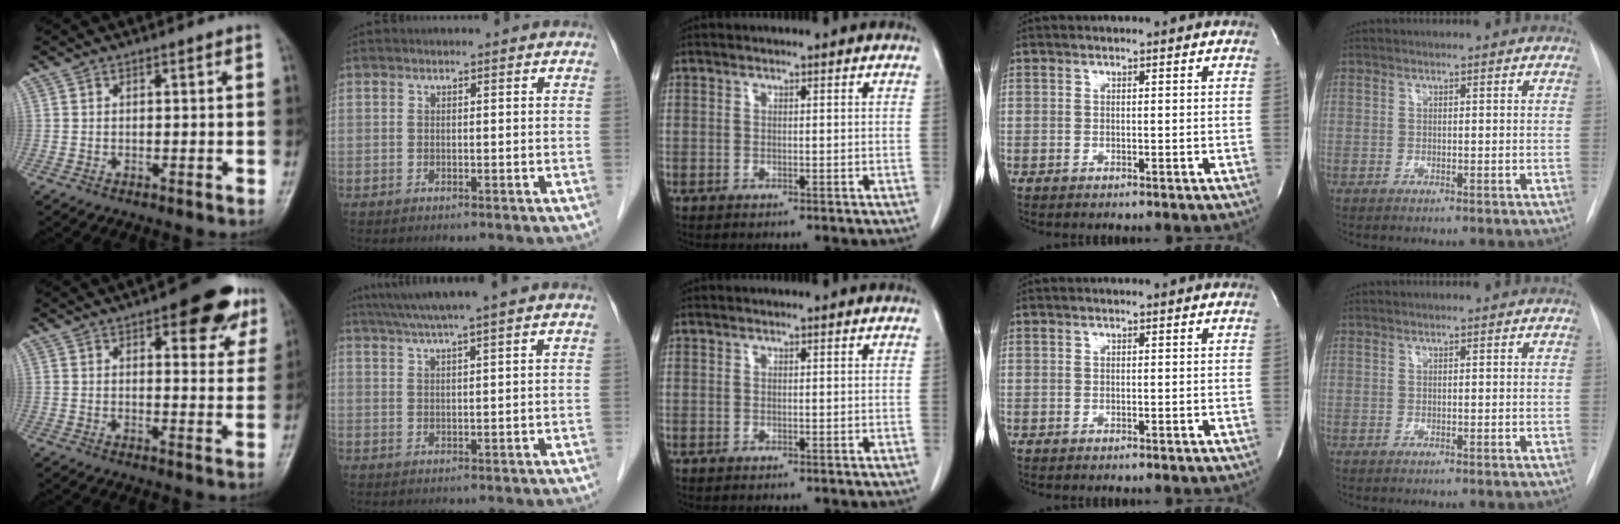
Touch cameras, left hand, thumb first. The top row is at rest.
{"thumb": {"total": 11.9, "force": [6.6, 4.9, 8.5], "torque": [-0.058, -0.023, 0.079]}, "index": {"total": 6.5, "force": [5.1, -1.5, 3.8], "torque": [-0.062, 0.021, 0.086]}}